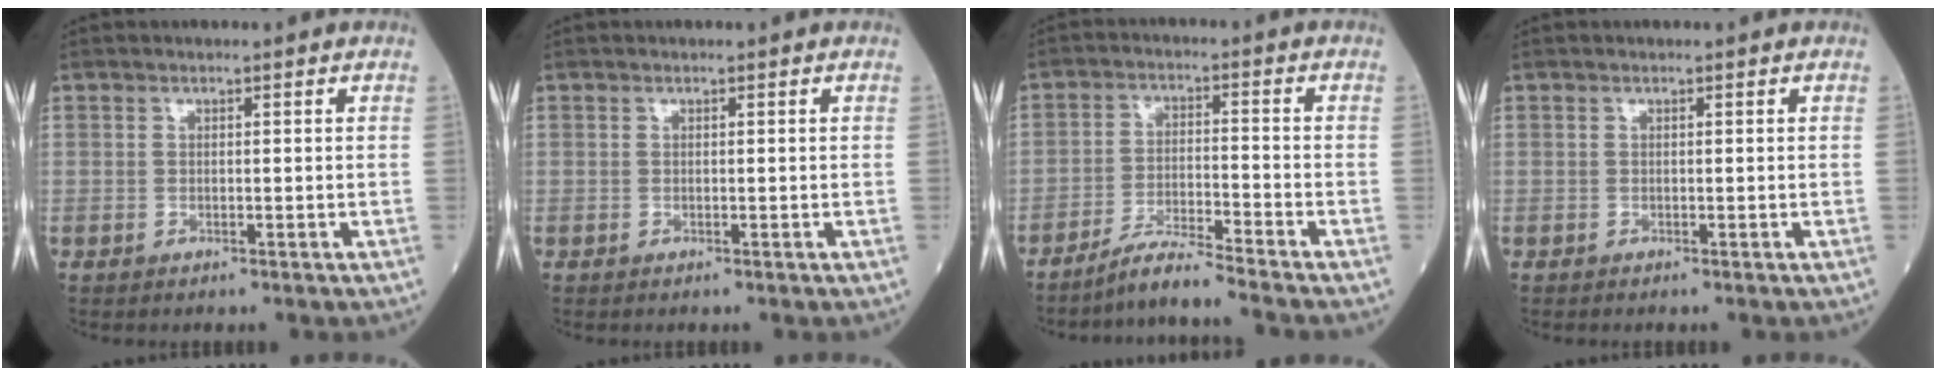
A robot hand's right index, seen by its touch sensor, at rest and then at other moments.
{"total": 0.0}
{"total": 6.1, "force": [-5.5, -1.4, 2.2], "torque": [-0.042, -0.022, -0.104]}
{"total": 0.0}